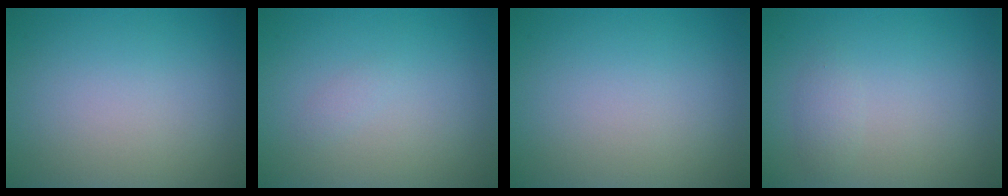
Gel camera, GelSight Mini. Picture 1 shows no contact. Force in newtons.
{"total": 0.6, "press": 0.6, "slide": 0.0}
{"total": 0.0}
{"total": 1.0, "press": 1.0, "slide": 0.0}